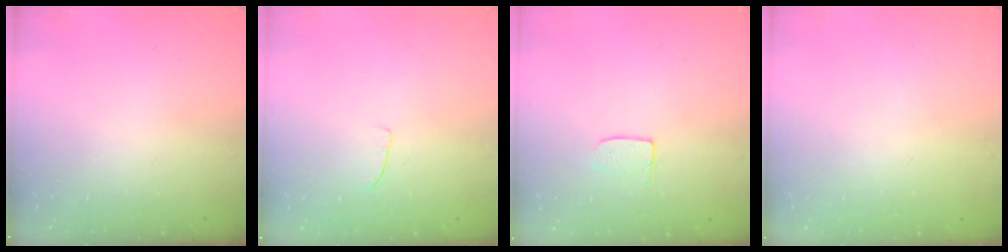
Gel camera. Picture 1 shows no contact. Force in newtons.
{"total": 2.6, "press": 2.6, "slide": 0.2}
{"total": 3.5, "press": 3.5, "slide": 0.2}
{"total": 0.0}